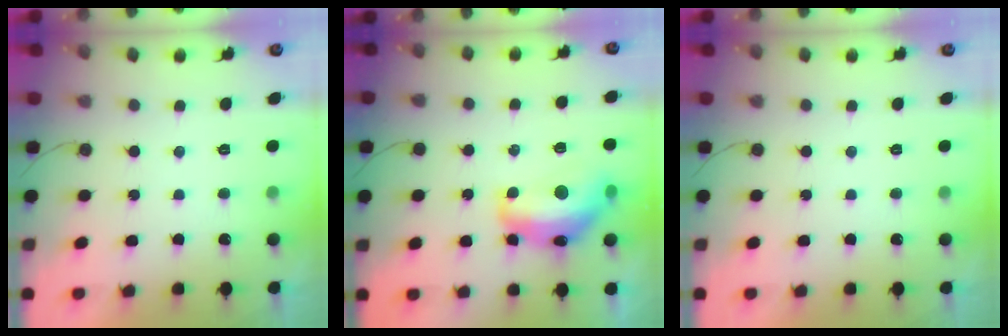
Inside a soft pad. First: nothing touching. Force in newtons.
{"total": 15.1, "press": 15.1, "slide": 0.8}
{"total": 0.0}